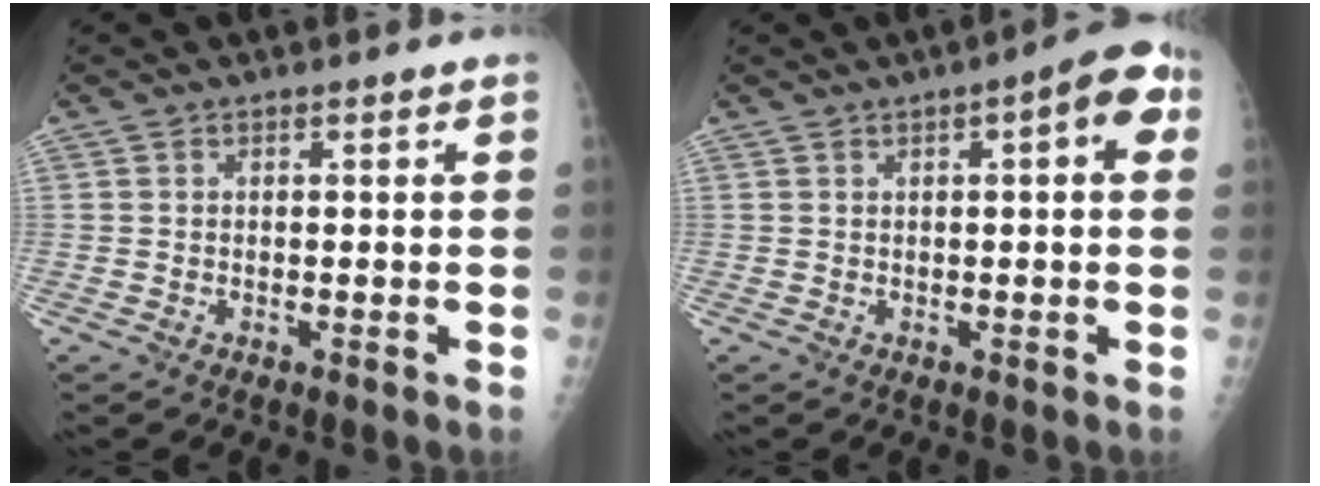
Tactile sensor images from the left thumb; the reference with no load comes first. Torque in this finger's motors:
{"motor_torque": [-0.07, -0.03, 0.01, -0.01, 0.09]}